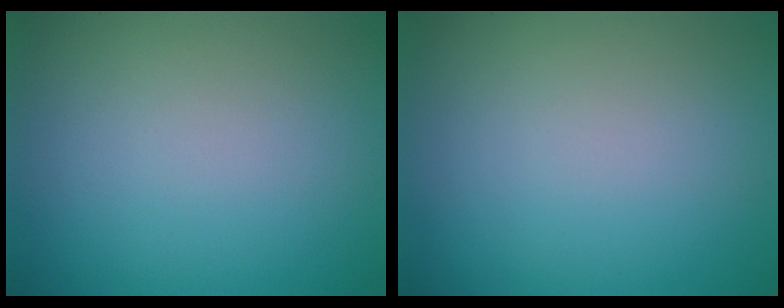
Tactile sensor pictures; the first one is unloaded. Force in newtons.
{"total": 0.0}